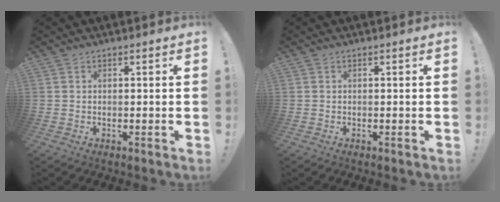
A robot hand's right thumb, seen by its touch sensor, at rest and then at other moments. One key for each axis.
{"total": 0.0}